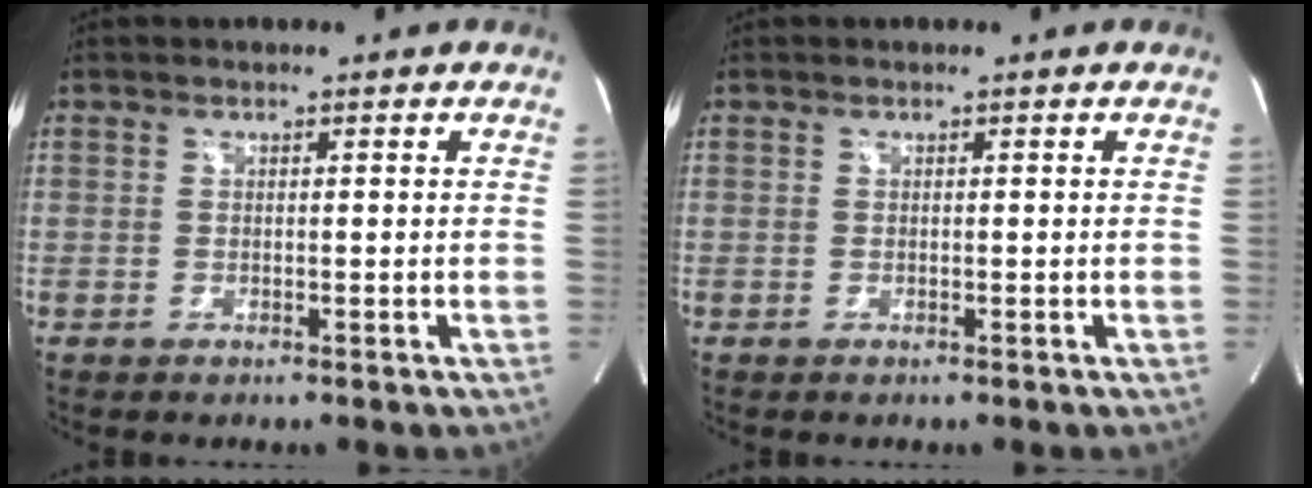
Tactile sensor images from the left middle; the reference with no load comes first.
{"total": 0.0}